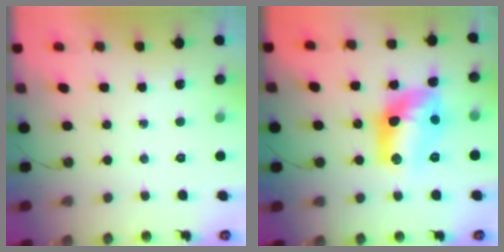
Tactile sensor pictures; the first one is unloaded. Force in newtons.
{"total": 13.4, "press": 13.3, "slide": 1.0}